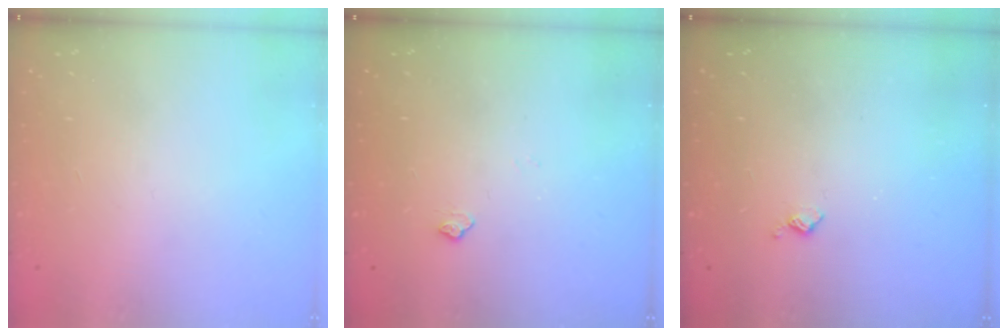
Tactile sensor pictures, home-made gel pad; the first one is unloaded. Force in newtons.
{"total": 3.9, "press": 3.9, "slide": 0.7}
{"total": 3.2, "press": 3.2, "slide": 0.6}